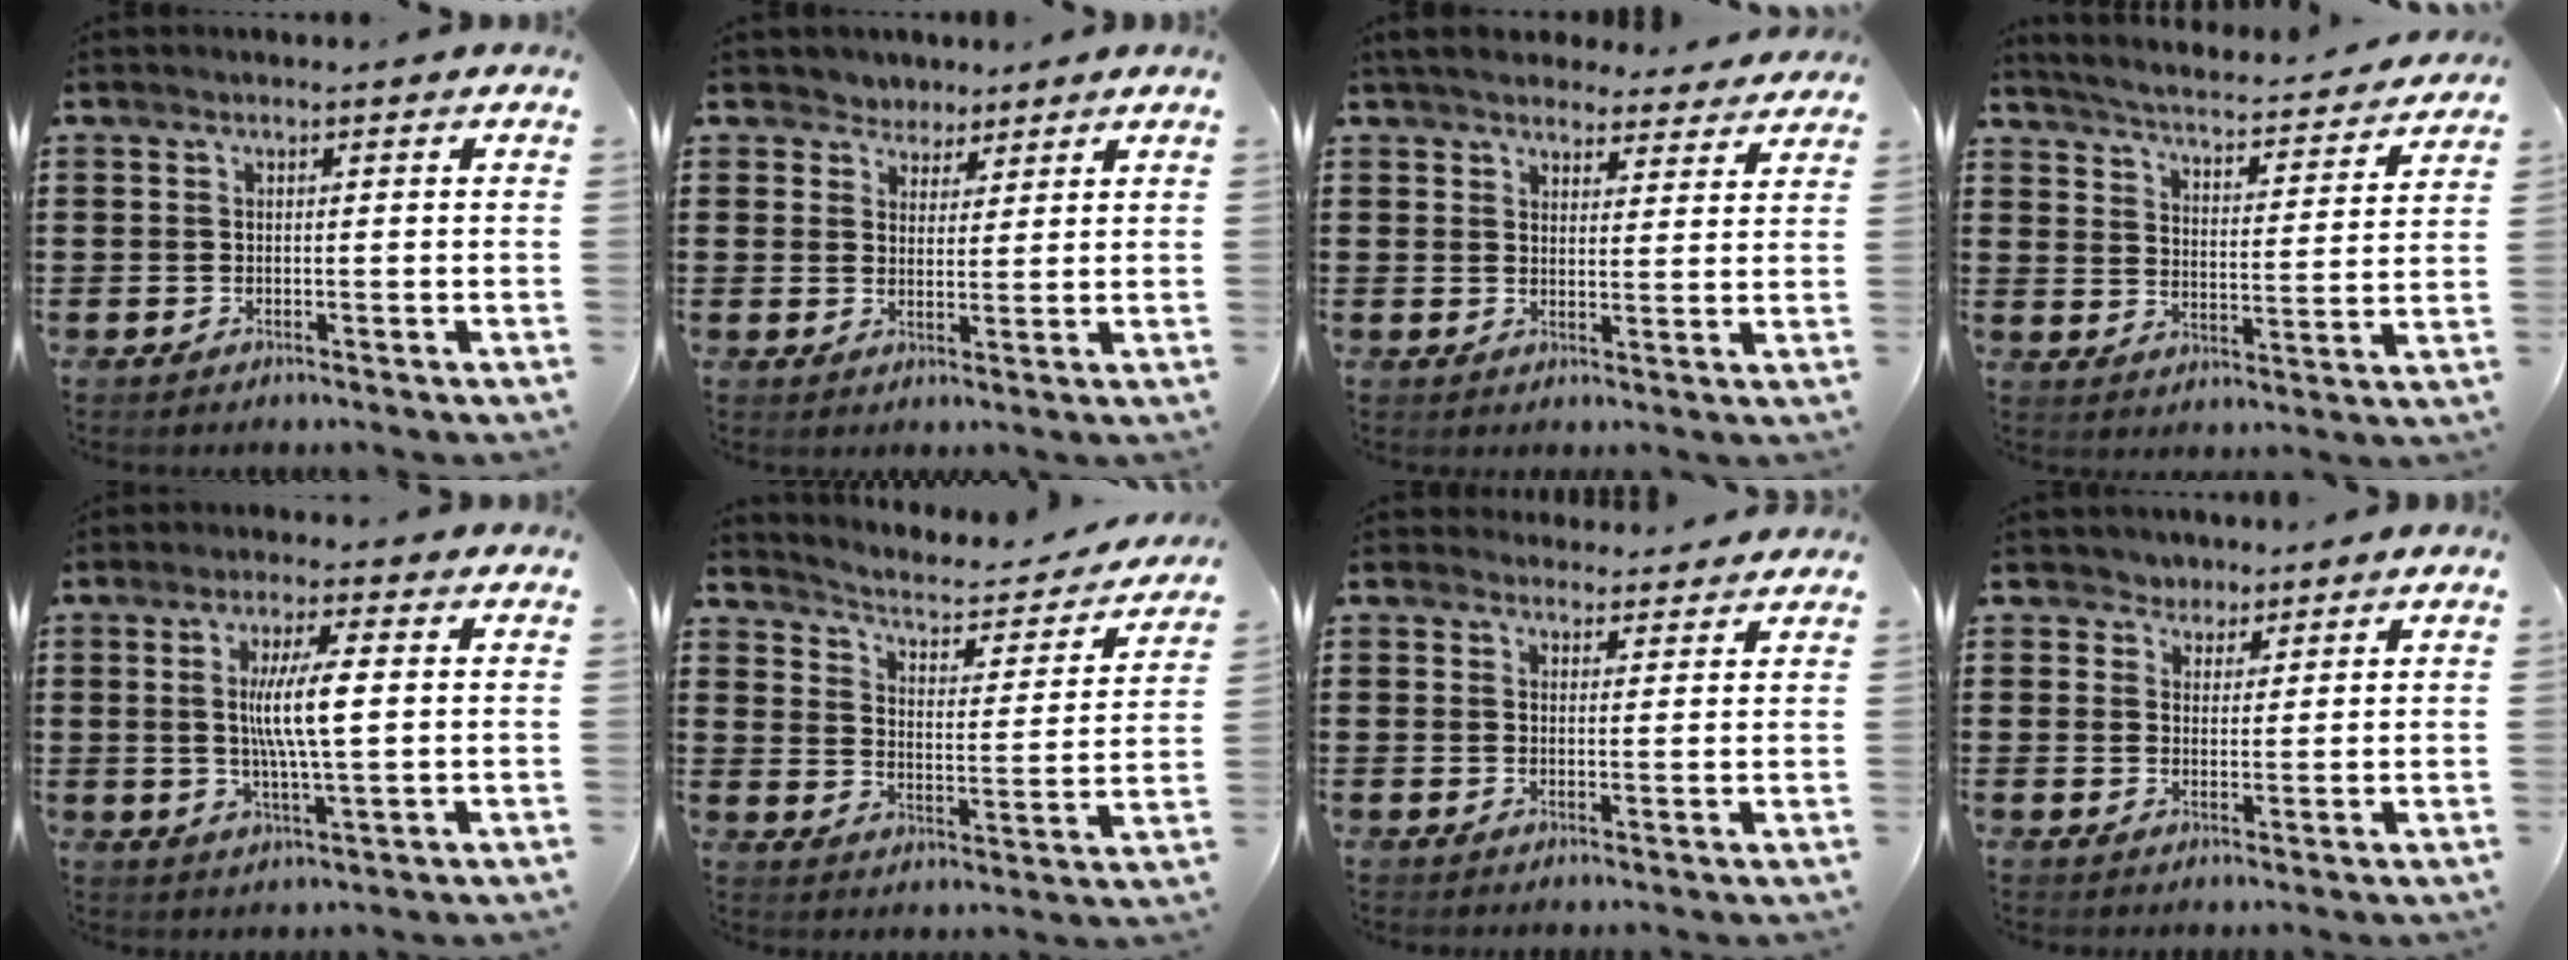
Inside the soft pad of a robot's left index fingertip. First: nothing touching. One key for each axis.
{"total": 3.3, "fx": 2.6, "fy": 2.0, "fz": -0.2, "tx": -0.013, "ty": 0.005, "tz": 0.048}
{"total": 4.8, "fx": 4.5, "fy": 1.2, "fz": 0.9, "tx": -0.035, "ty": -0.014, "tz": 0.083}
{"total": 3.1, "fx": 3.0, "fy": -0.4, "fz": 0.6, "tx": -0.033, "ty": -0.035, "tz": 0.041}
{"total": 7.8, "fx": 1.1, "fy": 1.2, "fz": 7.7, "tx": -0.151, "ty": -0.001, "tz": 0.013}
{"total": 2.8, "fx": 2.4, "fy": 0.8, "fz": 1.3, "tx": -0.042, "ty": -0.023, "tz": 0.030}
{"total": 2.8, "fx": 2.6, "fy": 0.8, "fz": 0.0, "tx": -0.009, "ty": -0.004, "tz": 0.051}
{"total": 2.7, "fx": 2.0, "fy": 1.8, "fz": -0.2, "tx": -0.010, "ty": 0.011, "tz": 0.038}